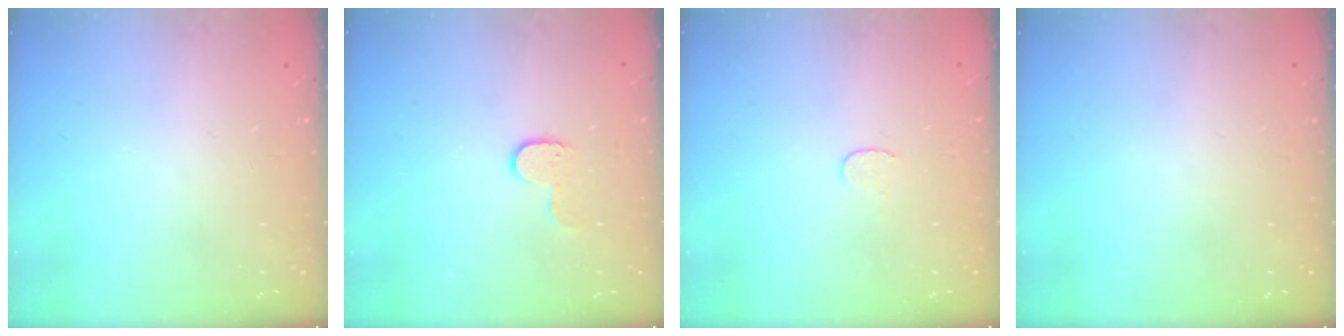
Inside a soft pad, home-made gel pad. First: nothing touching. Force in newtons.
{"total": 7.2, "press": 7.2, "slide": 0.4}
{"total": 3.8, "press": 3.8, "slide": 0.3}
{"total": 0.0}